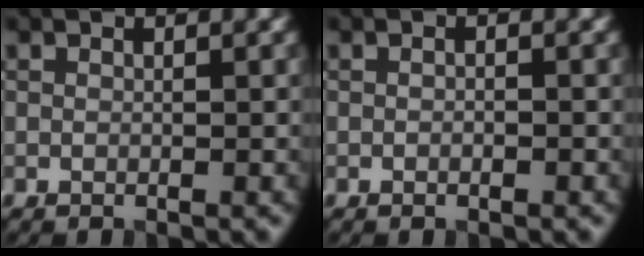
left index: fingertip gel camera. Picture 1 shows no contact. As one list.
[{"total": 0.7, "force": [-0.2, 0.2, 0.6], "torque": [-0.011, -0.003, -0.004]}]